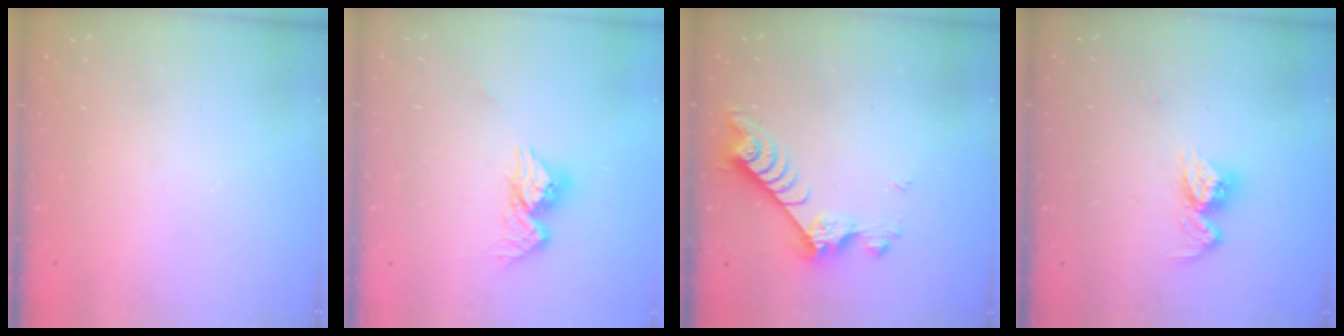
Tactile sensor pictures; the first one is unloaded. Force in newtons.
{"total": 10.7, "press": 10.6, "slide": 0.9}
{"total": 7.0, "press": 7.0, "slide": 0.5}
{"total": 10.0, "press": 10.0, "slide": 0.8}